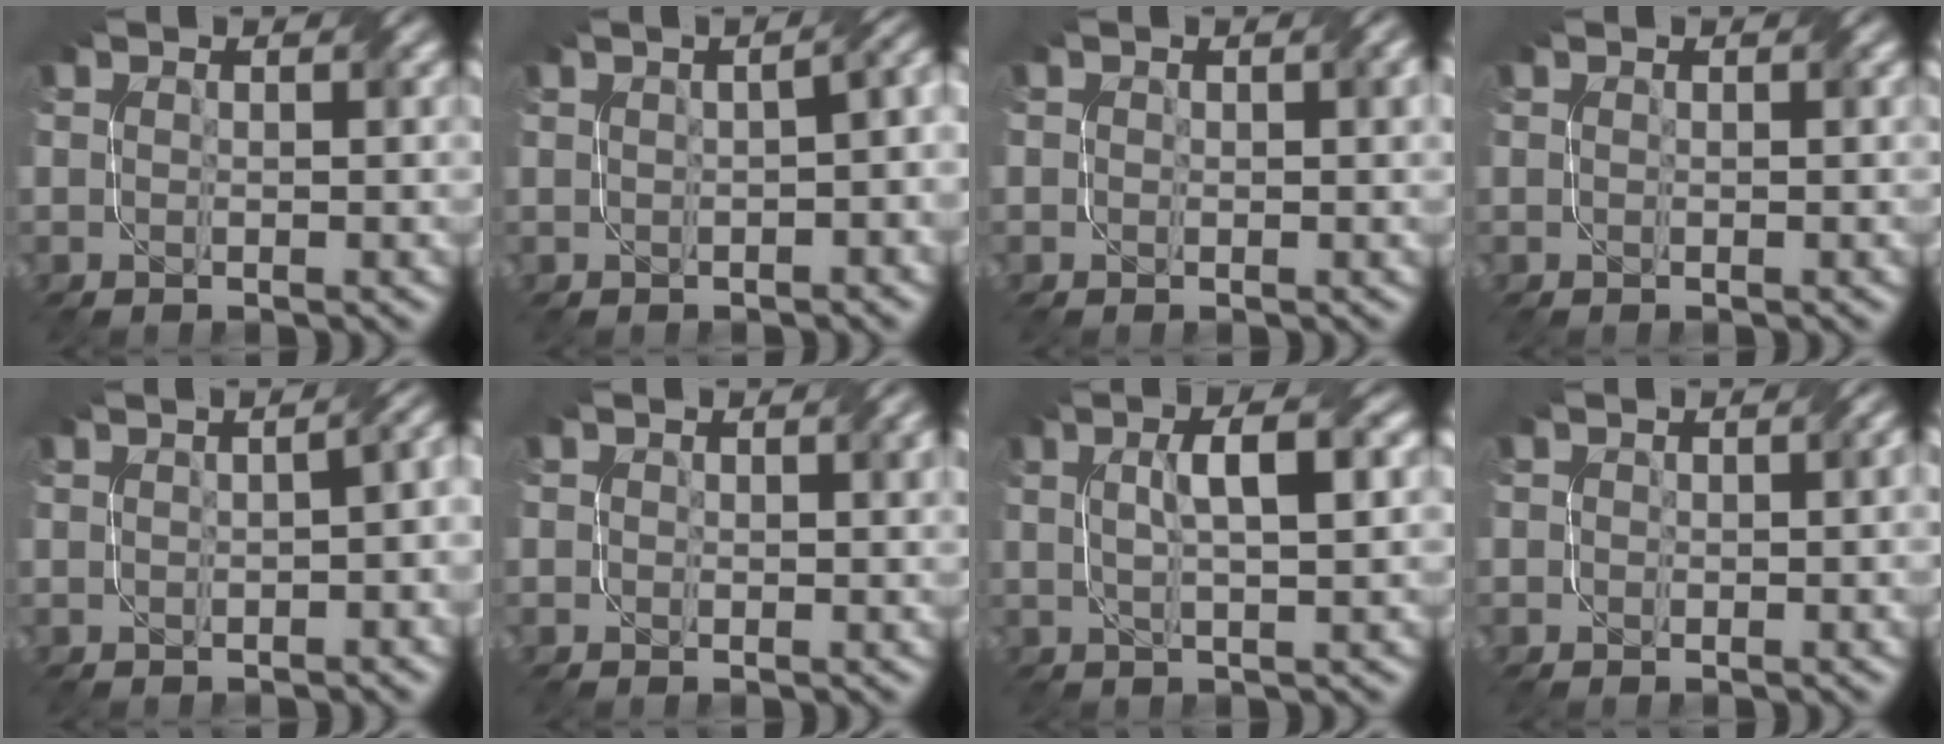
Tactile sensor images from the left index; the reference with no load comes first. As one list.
[{"total": 6.8, "force": [0.5, 3.4, 5.9], "torque": [-0.030, 0.021, -0.003]}, {"total": 1.1, "force": [0.3, 0.6, 0.9], "torque": [-0.004, 0.003, 0.006]}, {"total": 0.0}, {"total": 5.9, "force": [0.2, 3.0, 5.1], "torque": [-0.024, 0.017, -0.002]}, {"total": 1.2, "force": [0.5, 0.7, 0.8], "torque": [-0.002, 0.002, 0.009]}, {"total": 4.4, "force": [1.0, 1.1, 4.2], "torque": [-0.062, 0.016, 0.018]}, {"total": 1.1, "force": [0.0, 0.7, 0.9], "torque": [-0.005, 0.003, 0.005]}]